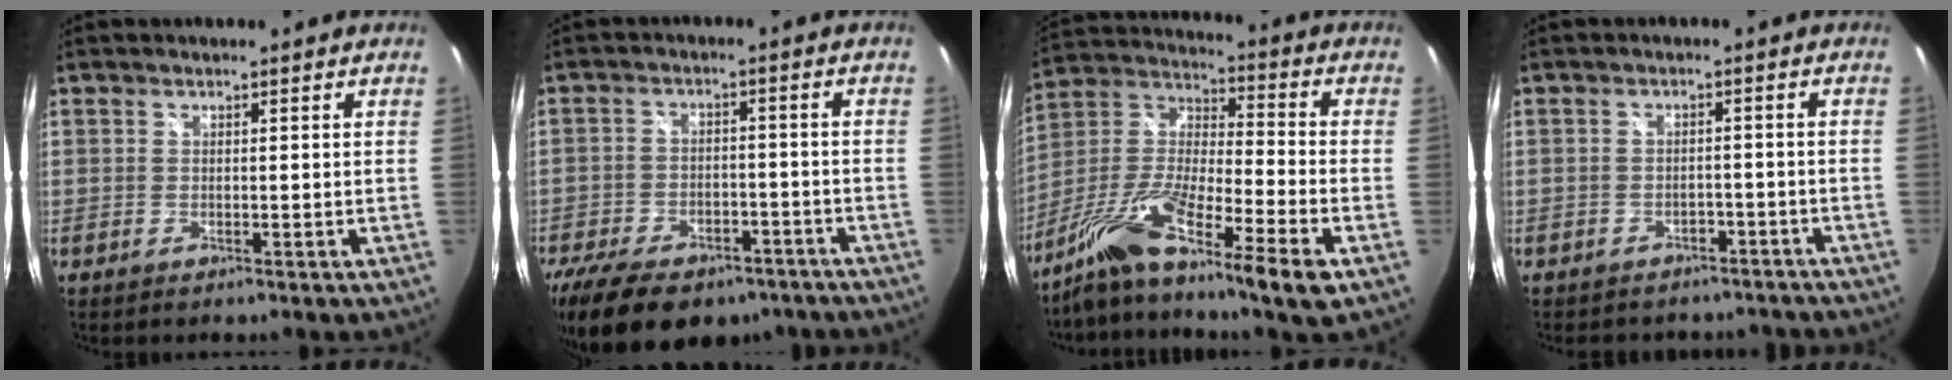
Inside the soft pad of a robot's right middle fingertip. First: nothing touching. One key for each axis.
{"total": 20.6, "fx": -14.7, "fy": 10.0, "fz": 10.3, "tx": -0.230, "ty": -0.023, "tz": -0.213}
{"total": 18.2, "fx": -11.0, "fy": 1.6, "fz": 14.4, "tx": -0.266, "ty": -0.031, "tz": -0.213}
{"total": 9.5, "fx": -7.8, "fy": 4.6, "fz": 2.7, "tx": -0.062, "ty": 0.001, "tz": -0.093}